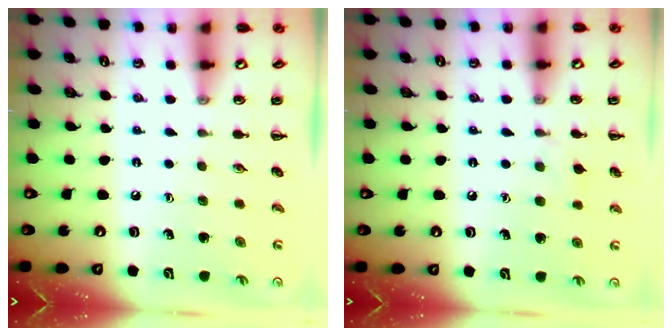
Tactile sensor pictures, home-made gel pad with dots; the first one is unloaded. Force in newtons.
{"total": 5.8, "press": 5.5, "slide": 2.0}